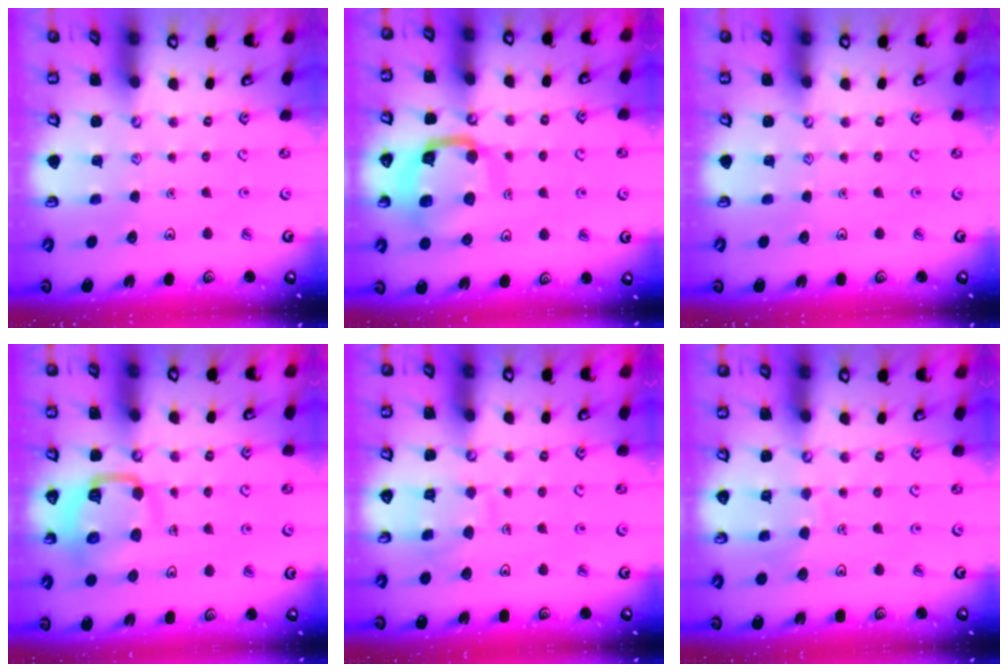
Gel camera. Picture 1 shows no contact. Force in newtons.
{"total": 14.0, "press": 14.0, "slide": 1.2}
{"total": 0.0}
{"total": 11.7, "press": 11.7, "slide": 1.3}
{"total": 8.0, "press": 8.0, "slide": 0.8}
{"total": 4.9, "press": 4.8, "slide": 0.6}